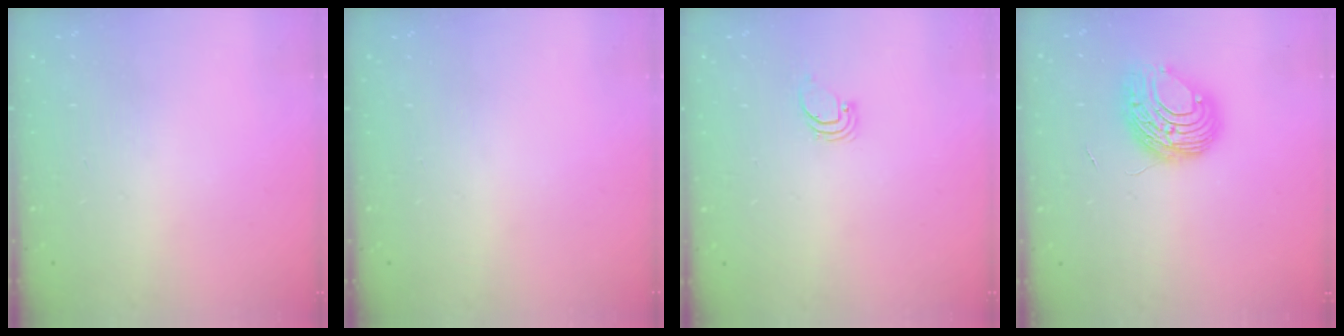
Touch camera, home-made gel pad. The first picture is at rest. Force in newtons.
{"total": 0.0}
{"total": 0.9, "press": 0.9, "slide": 0.1}
{"total": 9.0, "press": 9.0, "slide": 0.9}